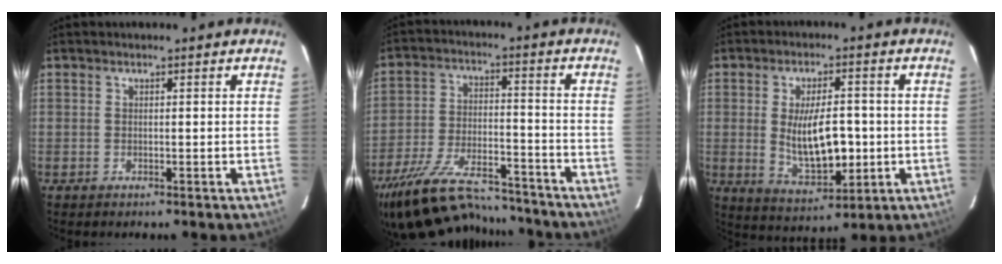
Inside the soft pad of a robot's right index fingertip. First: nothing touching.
{"total": 24.1, "force": [-20.3, 7.8, 10.5], "torque": [-0.219, -0.019, -0.305]}
{"total": 11.5, "force": [-0.9, 4.9, 10.3], "torque": [-0.190, -0.014, 0.000]}